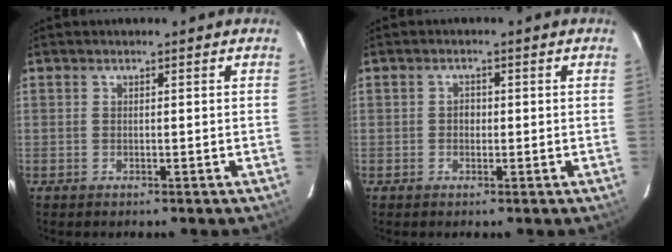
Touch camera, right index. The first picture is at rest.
{"total": 1.4, "force": [-0.2, 1.2, 0.5], "torque": [-0.008, 0.005, -0.005]}